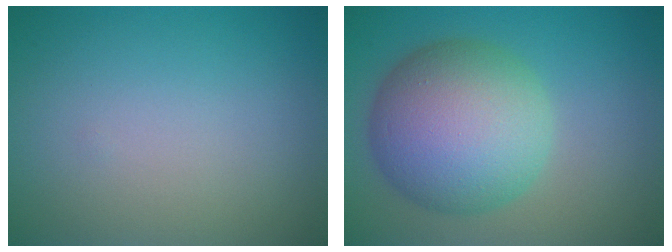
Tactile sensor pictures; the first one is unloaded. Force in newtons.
{"total": 10.3, "press": 10.2, "slide": 0.4}